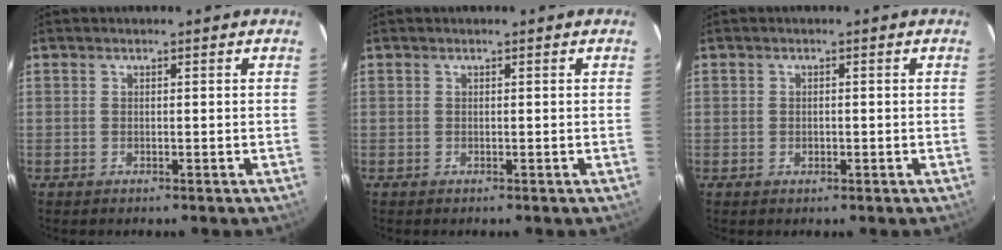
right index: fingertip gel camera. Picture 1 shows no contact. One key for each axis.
{"total": 0.0}
{"total": 1.0, "fx": -0.3, "fy": 0.8, "fz": 0.5, "tx": -0.008, "ty": 0.001, "tz": -0.003}